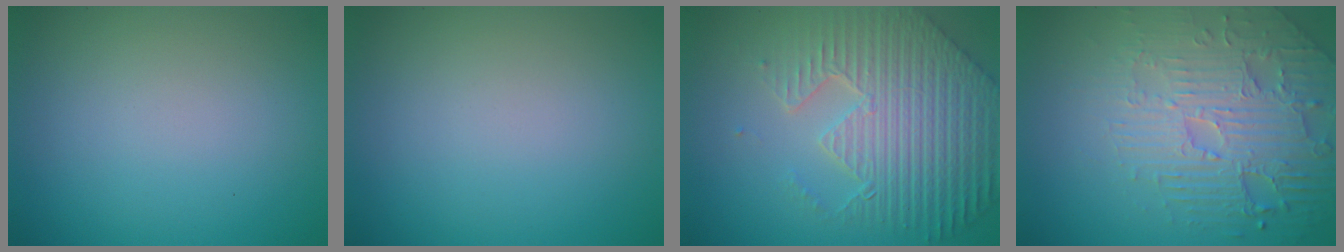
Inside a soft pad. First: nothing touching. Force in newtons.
{"total": 0.0}
{"total": 8.5, "press": 6.1, "slide": 5.8}
{"total": 4.9, "press": 4.6, "slide": 1.8}